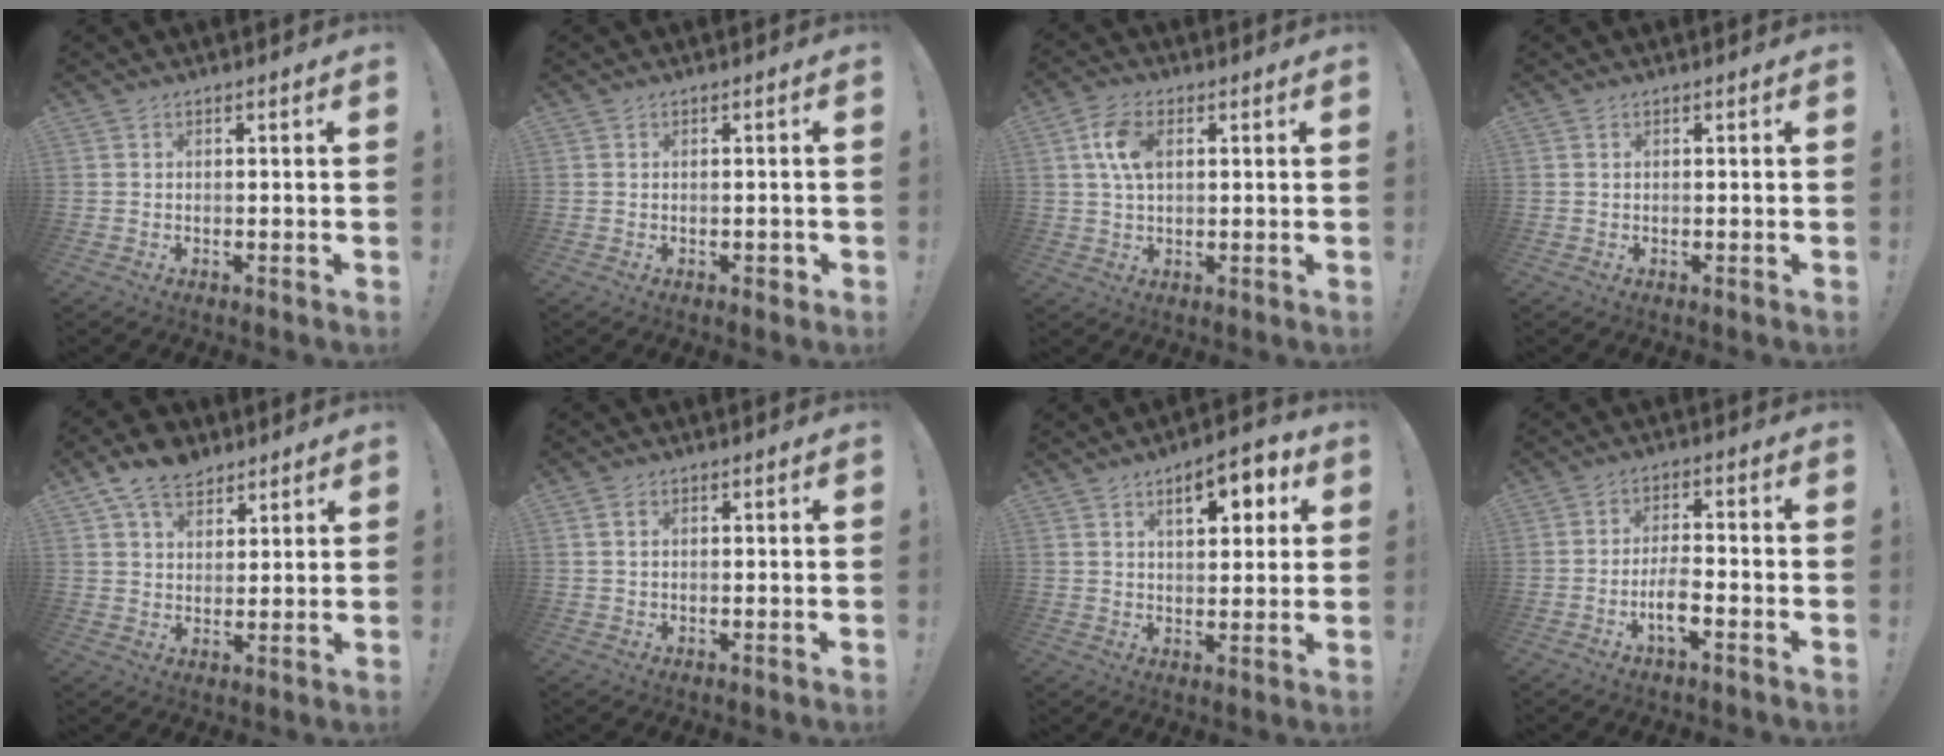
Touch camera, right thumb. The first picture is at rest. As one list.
[{"total": 1.6, "force": [-0.4, 1.2, 0.9], "torque": [-0.013, 0.005, -0.007]}, {"total": 8.8, "force": [2.2, 5.4, 6.6], "torque": [-0.125, 0.005, 0.040]}, {"total": 0.0}, {"total": 9.9, "force": [6.7, 6.0, 4.1], "torque": [-0.067, -0.032, 0.130]}, {"total": 2.0, "force": [0.8, 1.3, 1.2], "torque": [-0.020, 0.003, 0.014]}, {"total": 9.8, "force": [4.3, 4.4, 7.7], "torque": [-0.102, -0.010, 0.067]}, {"total": 6.8, "force": [-3.0, 2.1, 5.7], "torque": [-0.116, 0.008, -0.052]}]